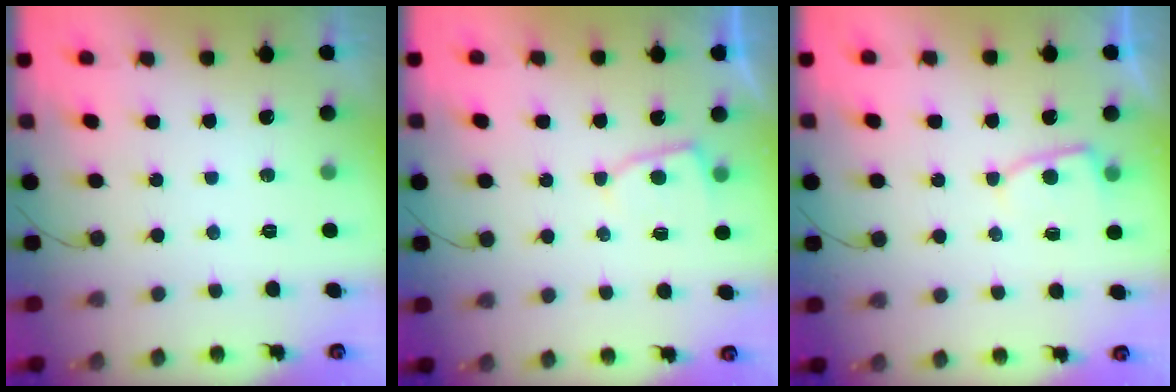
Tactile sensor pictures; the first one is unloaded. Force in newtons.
{"total": 3.8, "press": 3.8, "slide": 0.4}
{"total": 4.5, "press": 4.5, "slide": 0.5}